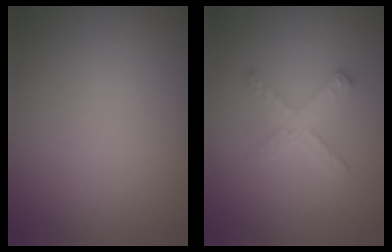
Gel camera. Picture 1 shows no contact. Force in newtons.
{"total": 2.2, "press": 2.2, "slide": 0.3}